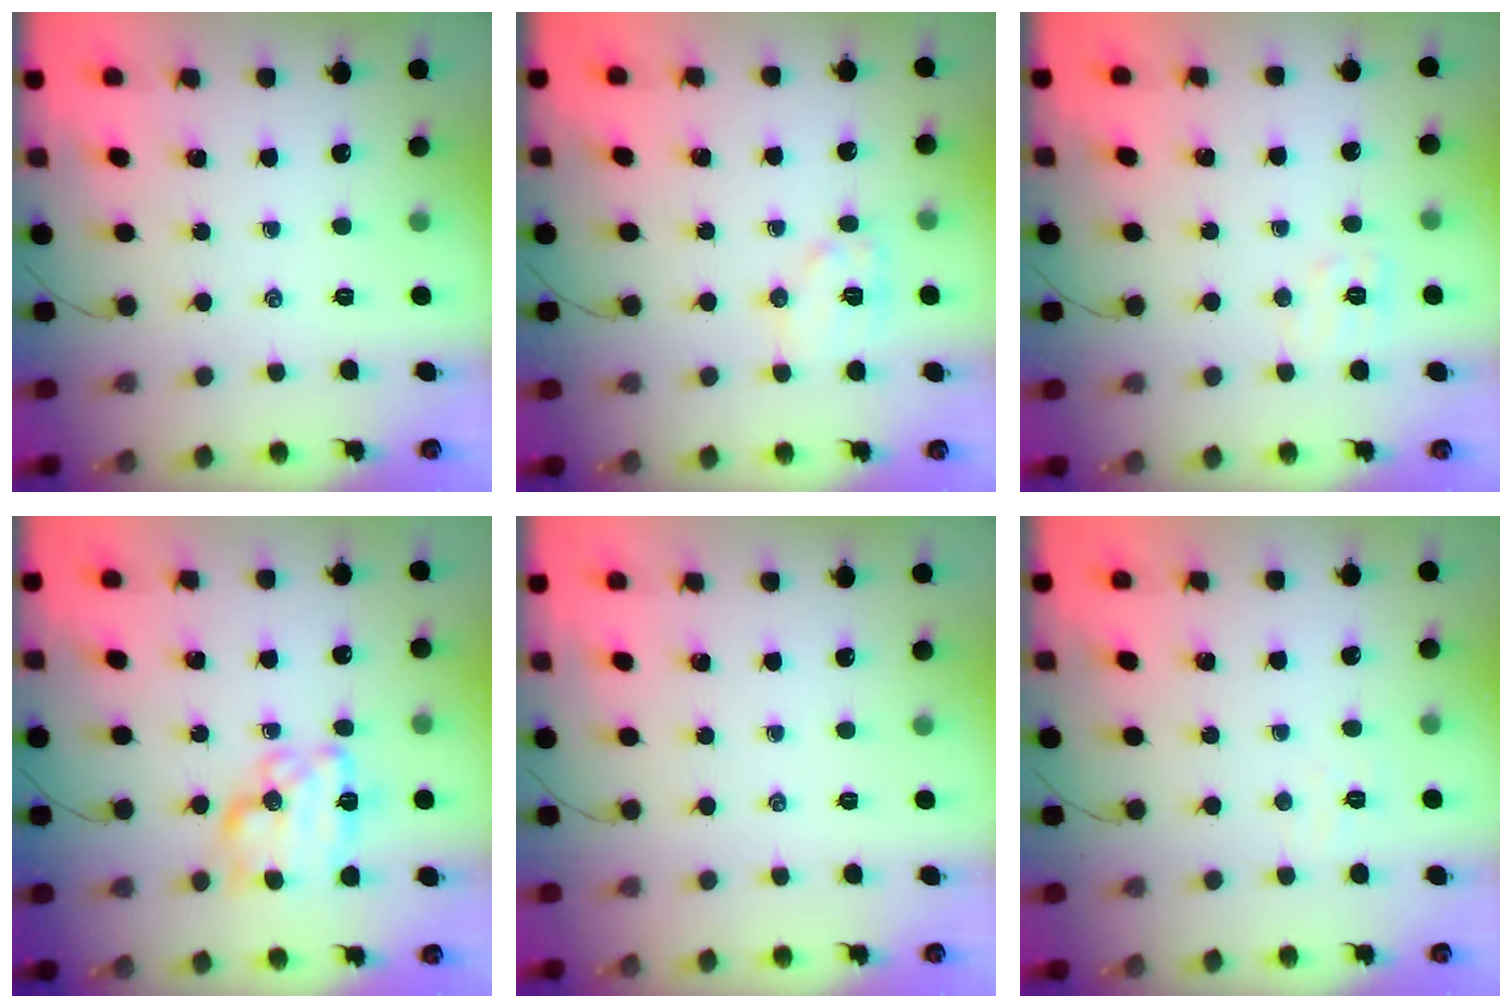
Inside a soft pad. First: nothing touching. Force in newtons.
{"total": 7.7, "press": 7.7, "slide": 0.2}
{"total": 7.4, "press": 7.3, "slide": 1.2}
{"total": 13.7, "press": 13.7, "slide": 0.5}
{"total": 0.0}
{"total": 3.0, "press": 2.9, "slide": 0.8}